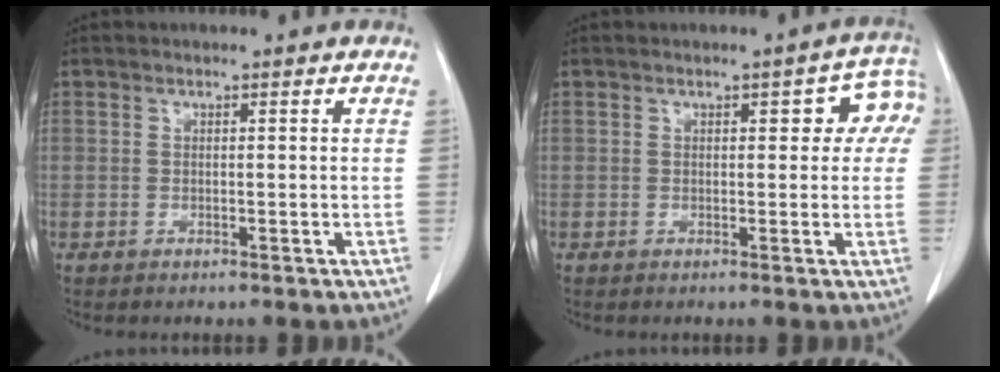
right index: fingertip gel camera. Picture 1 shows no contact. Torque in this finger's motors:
{"motor_torque": [0.14, 0.09, 0.07, 0.02]}